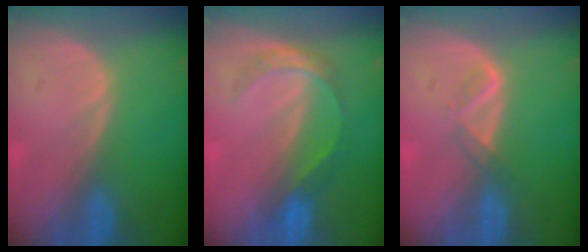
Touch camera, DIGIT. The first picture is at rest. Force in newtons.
{"total": 4.5, "press": 4.5, "slide": 0.2}
{"total": 2.1, "press": 2.0, "slide": 0.6}